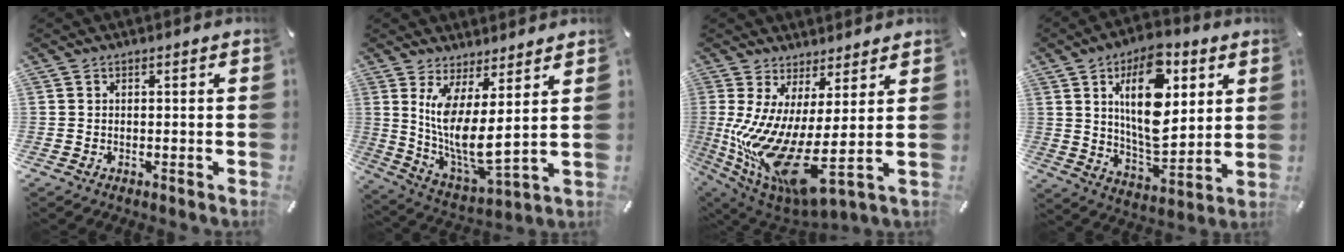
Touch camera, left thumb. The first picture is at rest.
{"total": 11.2, "force": [4.4, 3.2, 9.7], "torque": [-0.205, -0.059, 0.082]}
{"total": 16.0, "force": [-2.1, 3.4, 15.4], "torque": [-0.288, -0.046, -0.028]}
{"total": 18.5, "force": [6.7, 9.5, 14.4], "torque": [-0.258, -0.022, 0.104]}